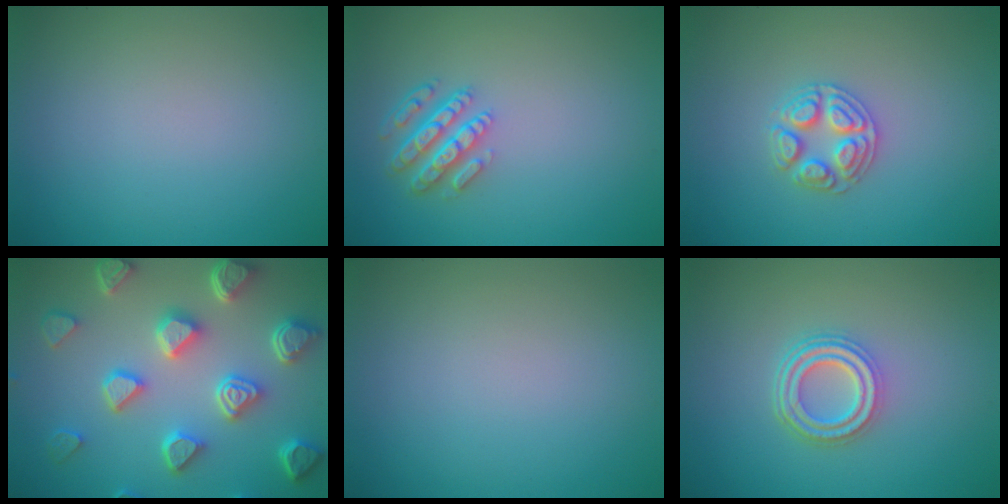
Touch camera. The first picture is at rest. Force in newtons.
{"total": 4.2, "press": 3.4, "slide": 2.5}
{"total": 2.5, "press": 2.5, "slide": 0.4}
{"total": 7.3, "press": 6.0, "slide": 4.2}
{"total": 0.0}
{"total": 4.0, "press": 3.1, "slide": 2.5}